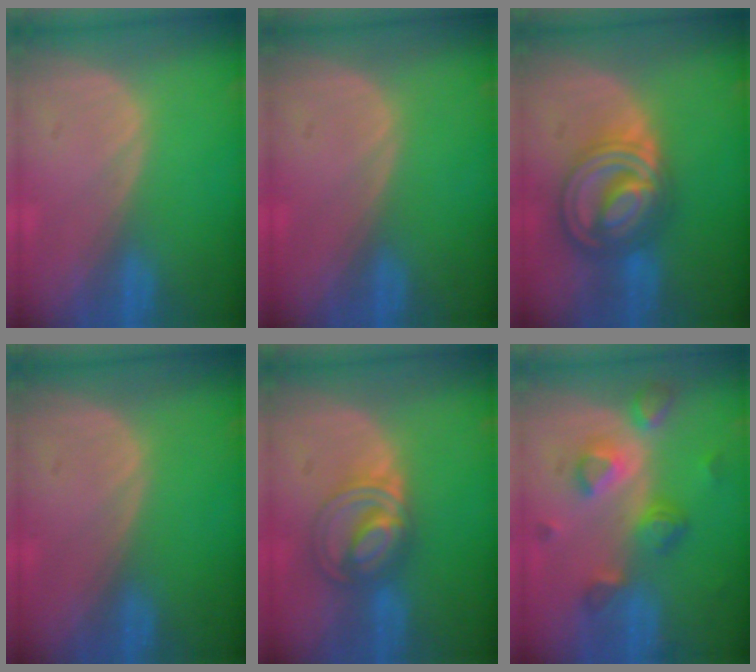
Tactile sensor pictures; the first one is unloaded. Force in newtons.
{"total": 0.0}
{"total": 9.2, "press": 9.2, "slide": 0.7}
{"total": 0.0}
{"total": 6.3, "press": 6.3, "slide": 0.1}
{"total": 7.9, "press": 7.0, "slide": 3.7}